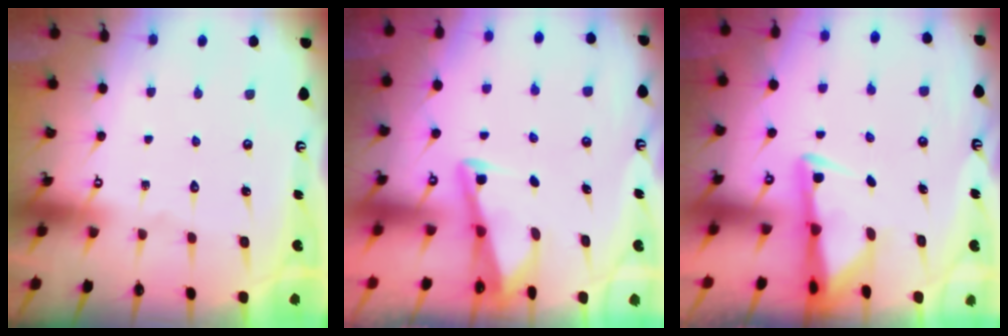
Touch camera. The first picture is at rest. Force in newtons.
{"total": 2.9, "press": 2.9, "slide": 0.4}
{"total": 3.0, "press": 3.0, "slide": 0.6}